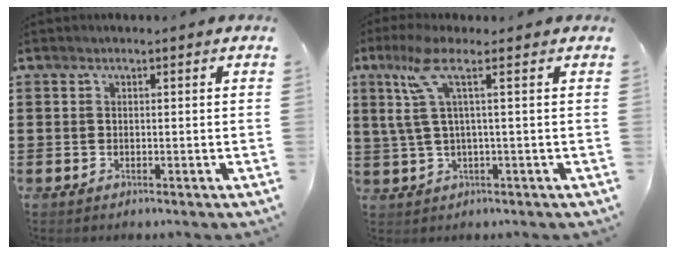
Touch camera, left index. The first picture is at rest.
{"total": 6.0, "force": [2.2, 0.0, 5.5], "torque": [-0.136, -0.013, 0.030]}